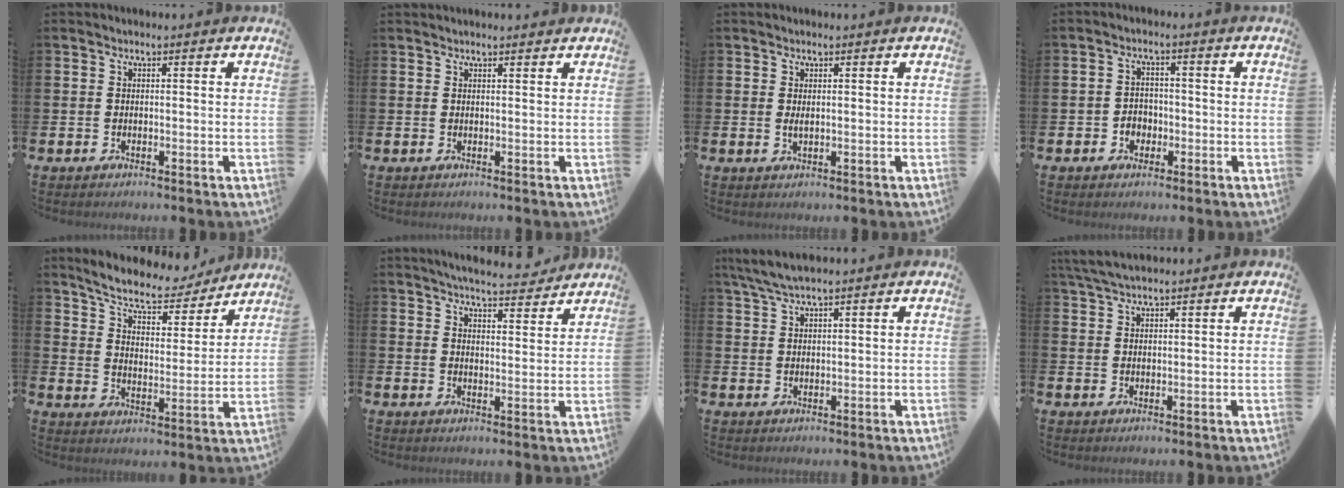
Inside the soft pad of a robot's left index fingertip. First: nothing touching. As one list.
[{"total": 0.9, "force": [0.8, -0.1, 0.1], "torque": [0.007, -0.004, 0.013]}, {"total": 1.0, "force": [0.4, 0.3, 0.9], "torque": [-0.012, 0.000, 0.005]}, {"total": 2.7, "force": [-1.1, 2.3, 0.9], "torque": [-0.009, -0.001, -0.028]}, {"total": 8.1, "force": [7.5, 1.9, 2.3], "torque": [-0.064, -0.056, 0.128]}, {"total": 5.9, "force": [5.8, 0.3, 1.1], "torque": [-0.028, -0.036, 0.102]}, {"total": 4.2, "force": [3.6, 0.5, 2.1], "torque": [-0.051, -0.006, 0.067]}, {"total": 4.0, "force": [3.7, 0.9, 1.5], "torque": [-0.035, -0.009, 0.068]}]